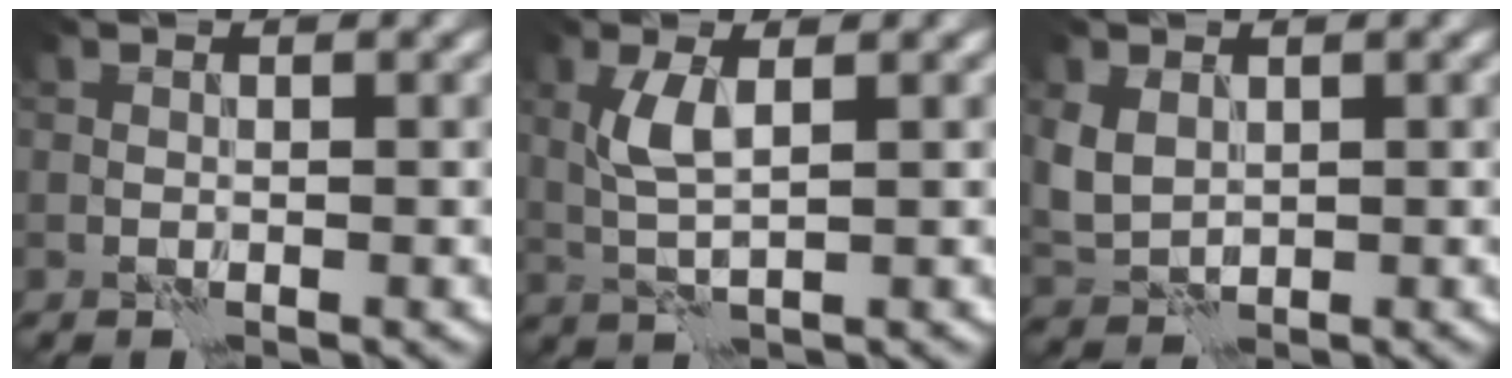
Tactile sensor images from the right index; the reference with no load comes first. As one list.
[{"total": 3.0, "force": [0.7, 0.8, 2.8], "torque": [-0.065, 0.005, 0.015]}, {"total": 3.2, "force": [0.9, 2.3, 2.0], "torque": [-0.053, 0.001, 0.019]}]